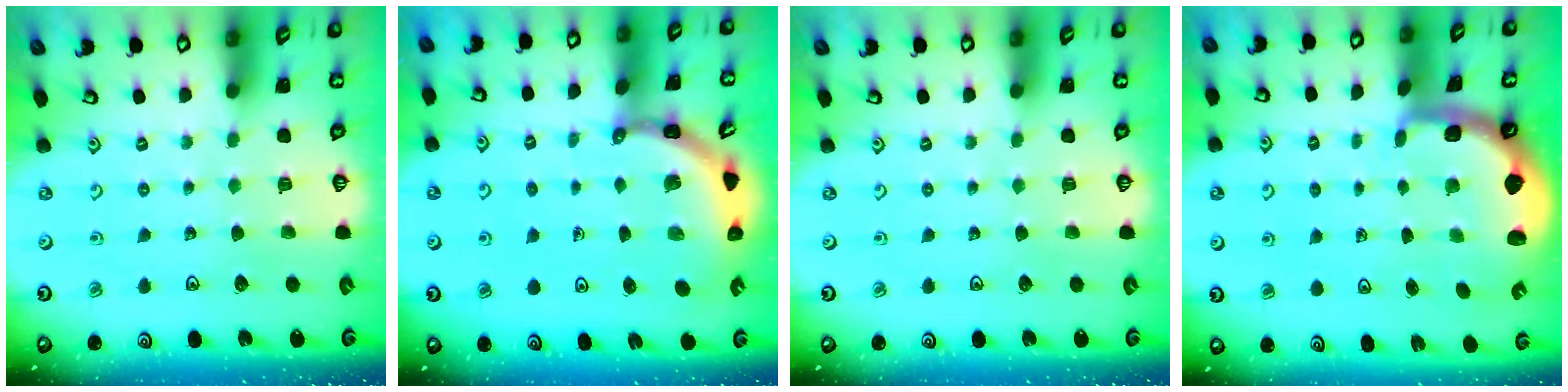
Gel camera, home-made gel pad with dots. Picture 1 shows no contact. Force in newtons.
{"total": 4.2, "press": 4.2, "slide": 0.5}
{"total": 0.0}
{"total": 2.7, "press": 2.2, "slide": 1.5}